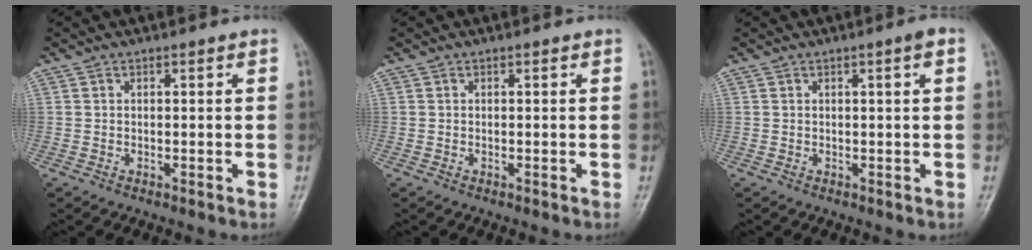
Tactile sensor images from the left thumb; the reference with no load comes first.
{"total": 0.0}
{"total": 1.6, "force": [0.5, -0.1, 1.6], "torque": [-0.026, 0.004, 0.008]}